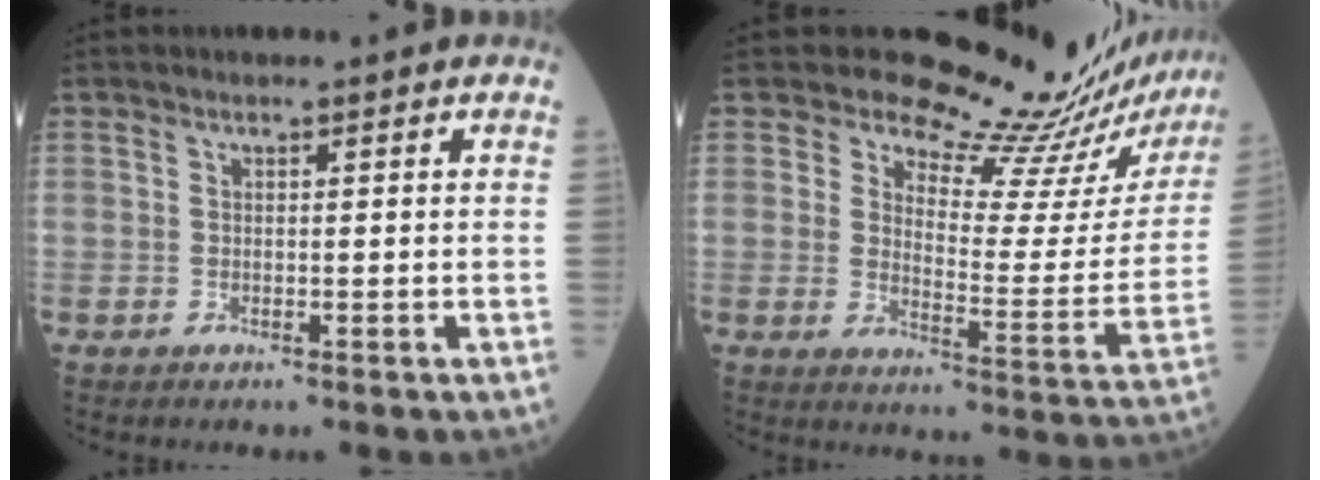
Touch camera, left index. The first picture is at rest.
{"total": 16.9, "force": [16.7, 1.7, 2.3], "torque": [-0.020, -0.121, 0.187]}